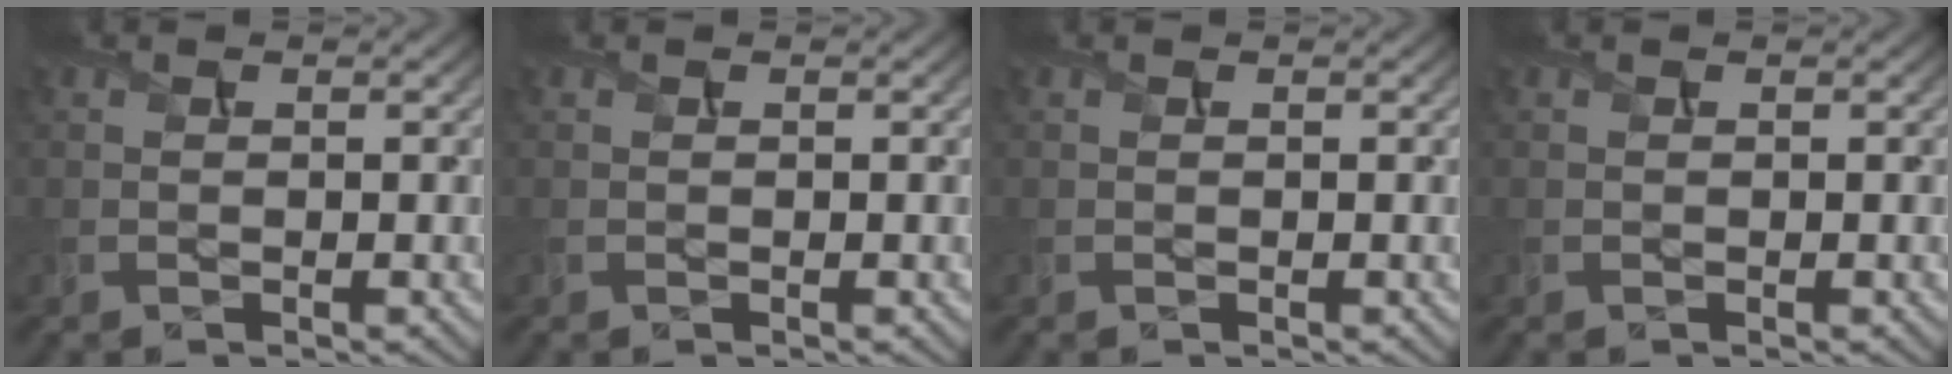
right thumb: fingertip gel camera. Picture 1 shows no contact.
{"total": 0.0}
{"total": 0.0}
{"total": 0.0}